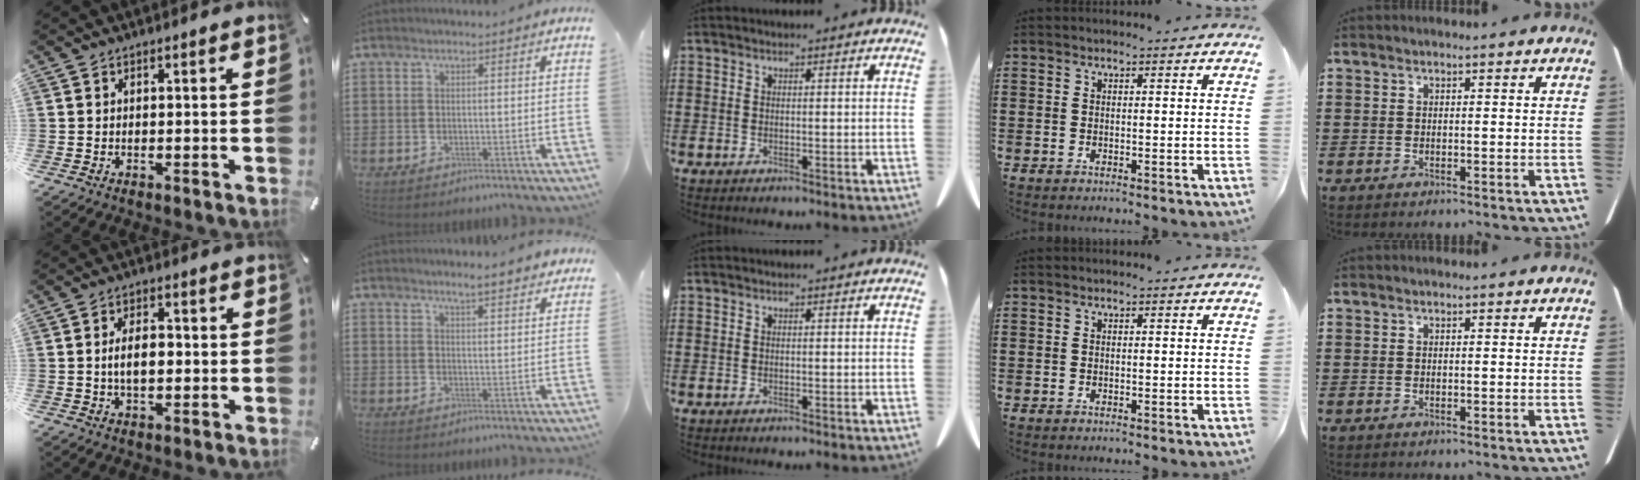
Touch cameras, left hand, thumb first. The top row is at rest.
{"thumb": {"total": 6.0, "force": [-0.4, 3.4, 4.9], "torque": [-0.081, 0.001, -0.013]}, "index": {"total": 3.4, "force": [3.2, 0.2, 1.1], "torque": [-0.031, -0.003, 0.057]}}